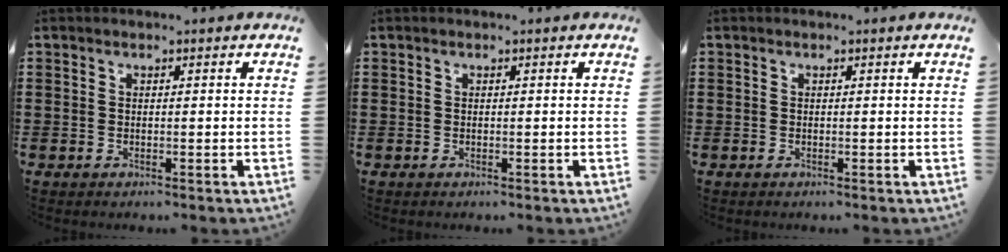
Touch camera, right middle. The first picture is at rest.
{"total": 0.0}
{"total": 0.0}